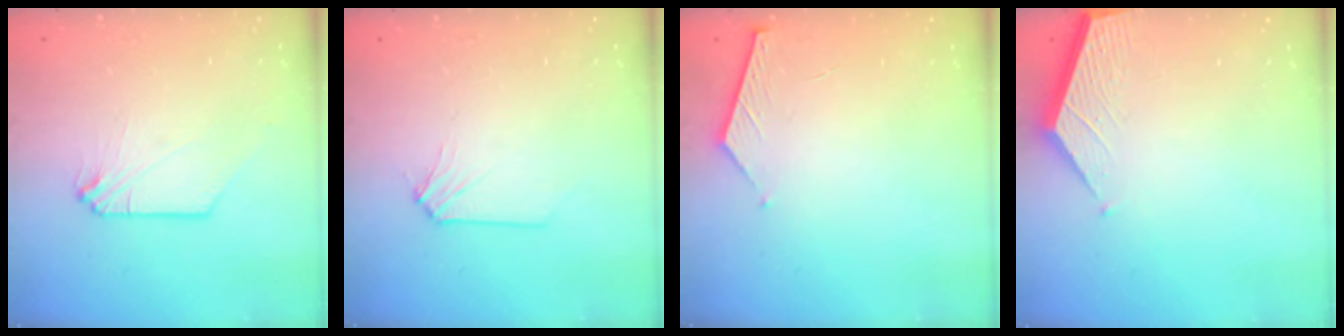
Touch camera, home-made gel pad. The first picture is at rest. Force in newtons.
{"total": 0.6, "press": 0.6, "slide": 0.1}
{"total": 5.5, "press": 5.5, "slide": 0.6}
{"total": 3.6, "press": 3.5, "slide": 0.3}